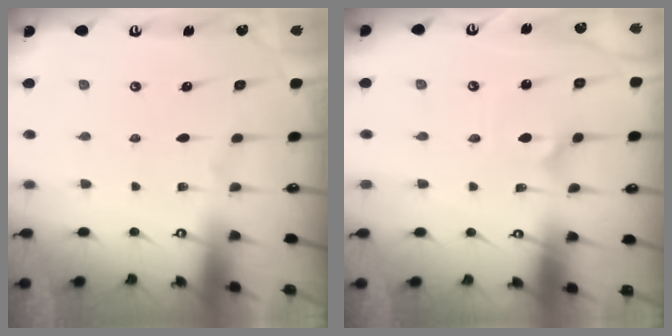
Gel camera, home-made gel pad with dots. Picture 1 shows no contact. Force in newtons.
{"total": 2.1, "press": 2.1, "slide": 0.1}